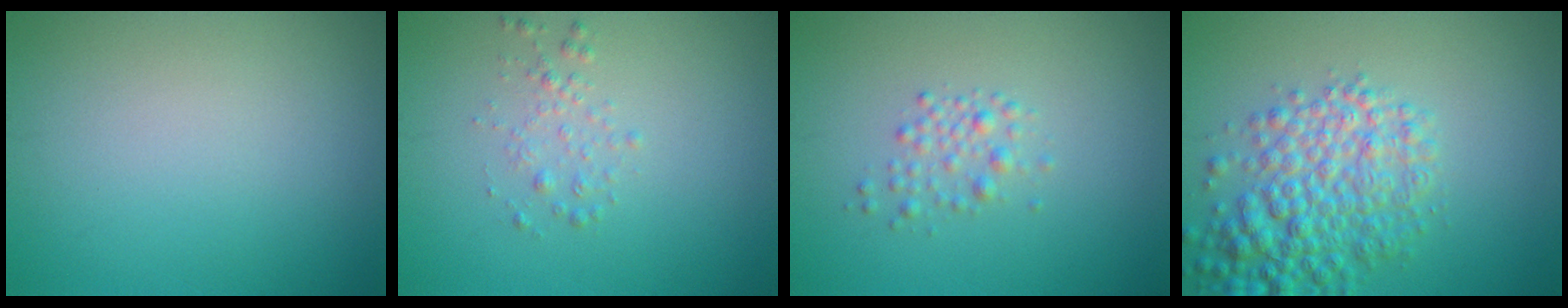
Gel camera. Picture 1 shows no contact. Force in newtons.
{"total": 1.3, "press": 1.3, "slide": 0.0}
{"total": 1.6, "press": 1.6, "slide": 0.1}
{"total": 5.7, "press": 5.7, "slide": 0.2}